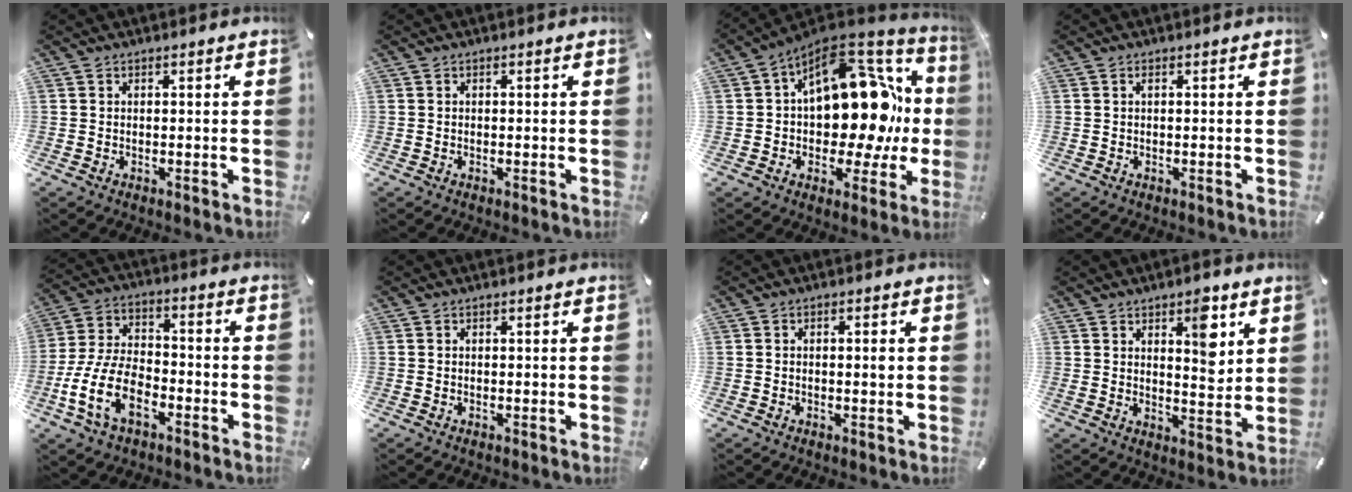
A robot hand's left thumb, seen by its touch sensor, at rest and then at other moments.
{"total": 0.0}
{"total": 21.5, "force": [4.0, 13.0, 16.6], "torque": [-0.242, -0.033, 0.072]}
{"total": 0.6, "force": [0.1, 0.1, 0.6], "torque": [-0.012, 0.000, 0.001]}
{"total": 14.0, "force": [-6.5, 8.1, 9.3], "torque": [-0.205, 0.023, -0.120]}
{"total": 0.0}
{"total": 1.7, "force": [0.0, 0.5, 1.6], "torque": [-0.022, -0.001, -0.004]}
{"total": 8.4, "force": [4.7, 3.6, 6.0], "torque": [-0.066, -0.036, 0.071]}